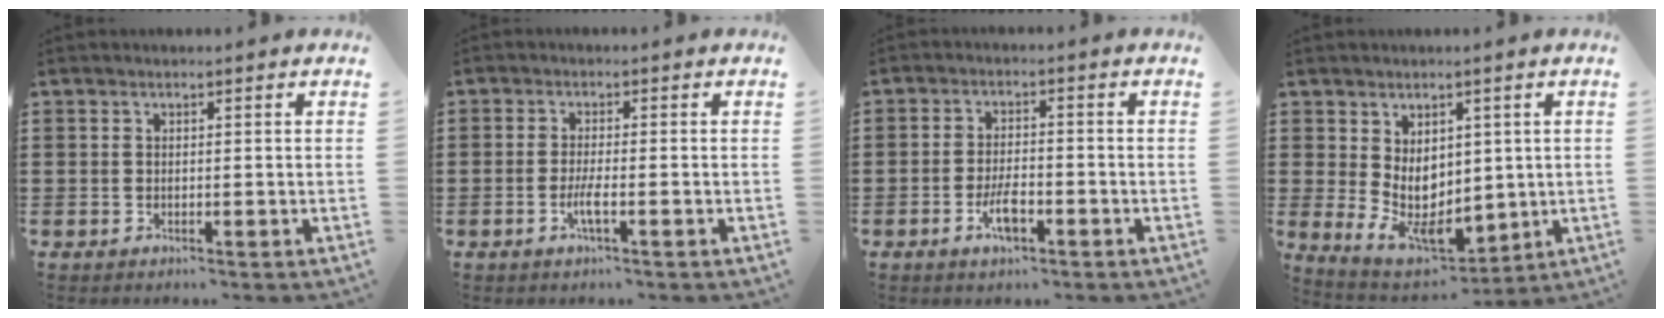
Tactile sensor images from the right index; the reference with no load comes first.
{"total": 2.9, "force": [-1.1, 0.4, 2.7], "torque": [-0.059, -0.007, -0.024]}
{"total": 4.6, "force": [-2.0, 1.7, 3.7], "torque": [-0.076, 0.003, -0.040]}
{"total": 7.4, "force": [1.0, 5.6, 4.7], "torque": [-0.086, -0.007, 0.020]}